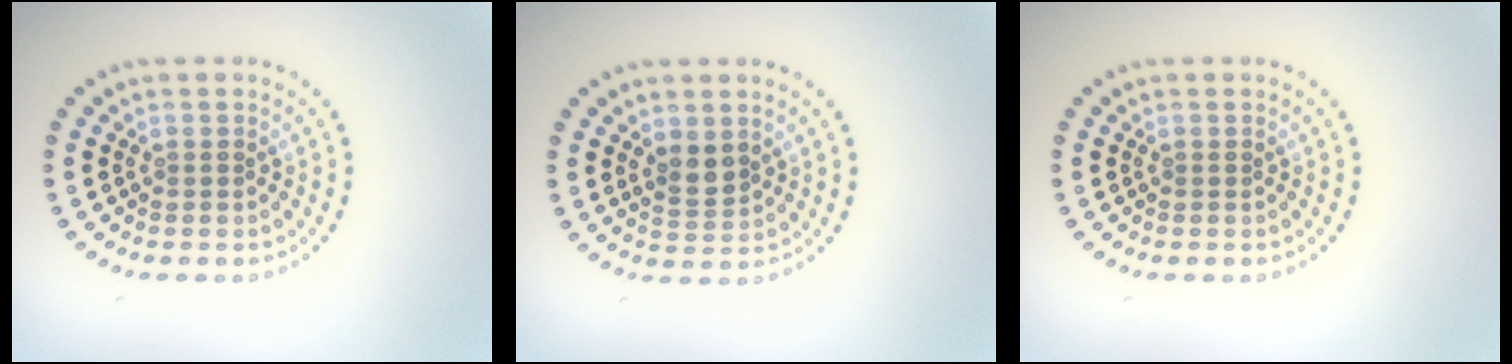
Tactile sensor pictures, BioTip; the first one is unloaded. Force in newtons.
{"total": 2.0, "press": 1.7, "slide": 1.0}
{"total": 0.0}